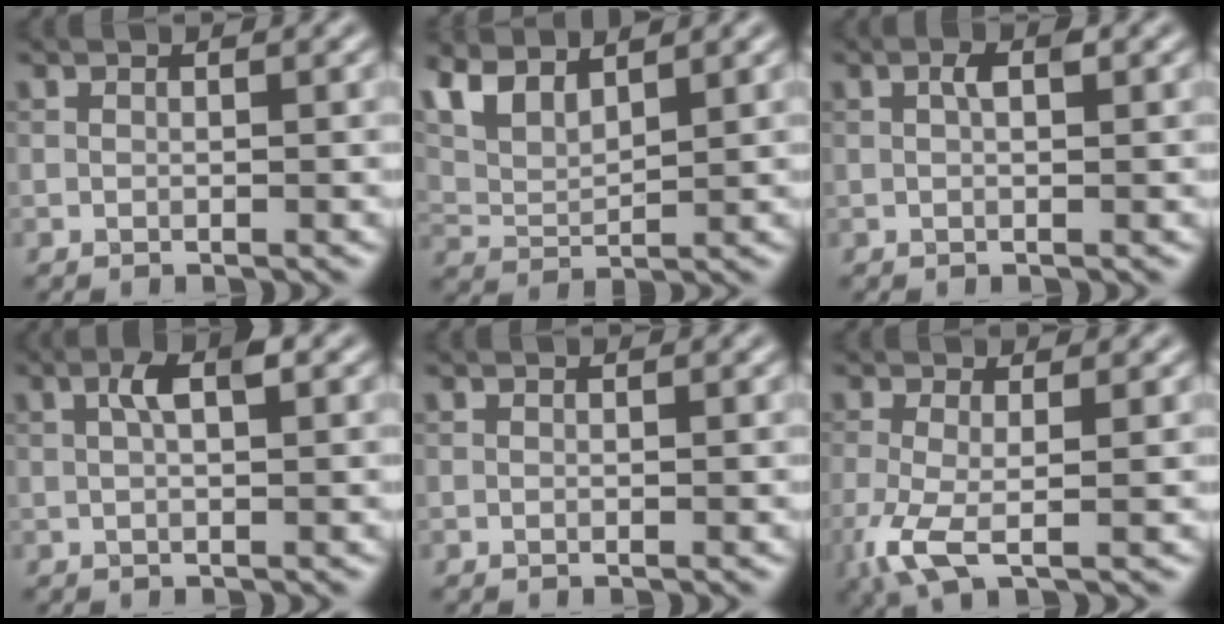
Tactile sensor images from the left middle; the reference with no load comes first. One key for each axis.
{"total": 5.2, "fx": 3.8, "fy": 2.0, "fz": 3.0, "tx": -0.075, "ty": 0.006, "tz": 0.078}
{"total": 1.4, "fx": 0.3, "fy": 0.5, "fz": 1.3, "tx": -0.023, "ty": 0.003, "tz": 0.003}
{"total": 2.5, "fx": 0.6, "fy": 0.7, "fz": 2.4, "tx": -0.044, "ty": 0.010, "tz": 0.006}
{"total": 0.0}
{"total": 3.8, "fx": -1.1, "fy": 1.0, "fz": 3.5, "tx": -0.089, "ty": -0.011, "tz": -0.025}